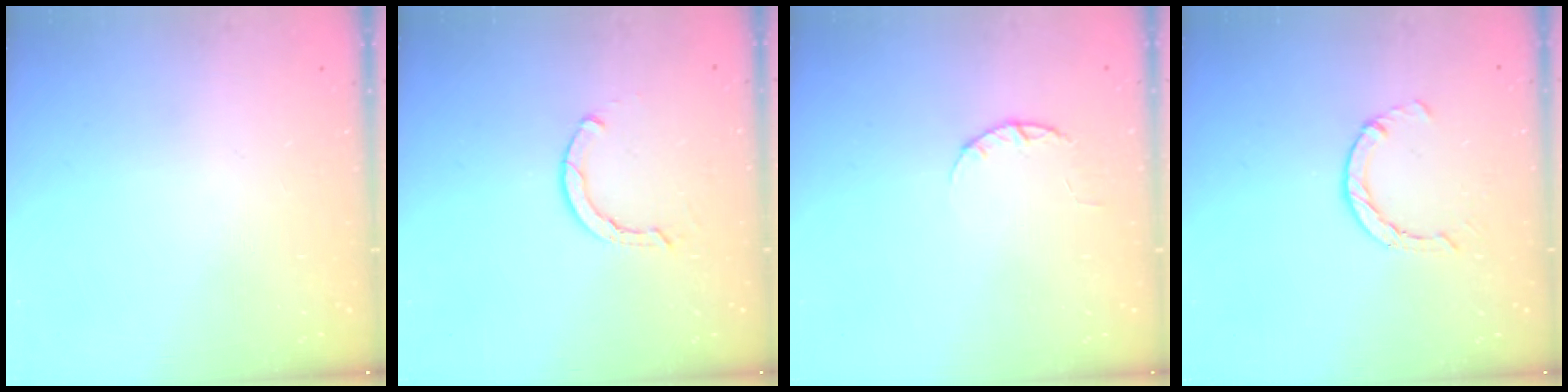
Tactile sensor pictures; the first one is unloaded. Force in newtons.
{"total": 2.3, "press": 2.3, "slide": 0.1}
{"total": 2.4, "press": 2.3, "slide": 0.4}
{"total": 2.9, "press": 2.8, "slide": 0.4}